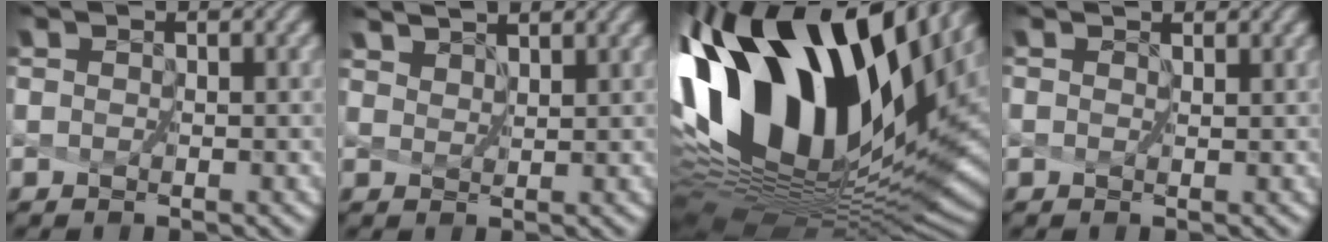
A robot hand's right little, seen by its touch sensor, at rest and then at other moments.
{"total": 3.8, "force": [3.6, 0.6, 0.9], "torque": [-0.040, -0.003, 0.073]}
{"total": 17.2, "force": [5.6, 8.5, 13.9], "torque": [-0.260, 0.002, 0.112]}
{"total": 0.0}